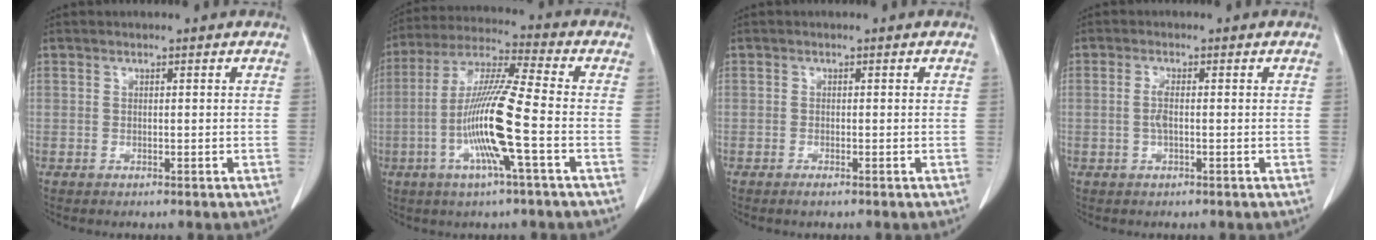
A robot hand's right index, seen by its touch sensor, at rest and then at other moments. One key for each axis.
{"total": 13.5, "fx": -3.5, "fy": -0.3, "fz": 13.0, "tx": -0.261, "ty": -0.004, "tz": -0.074}
{"total": 0.8, "fx": -0.6, "fy": 0.0, "fz": 0.5, "tx": -0.010, "ty": -0.002, "tz": -0.011}
{"total": 2.0, "fx": -0.2, "fy": 0.4, "fz": 1.9, "tx": -0.044, "ty": 0.001, "tz": -0.004}